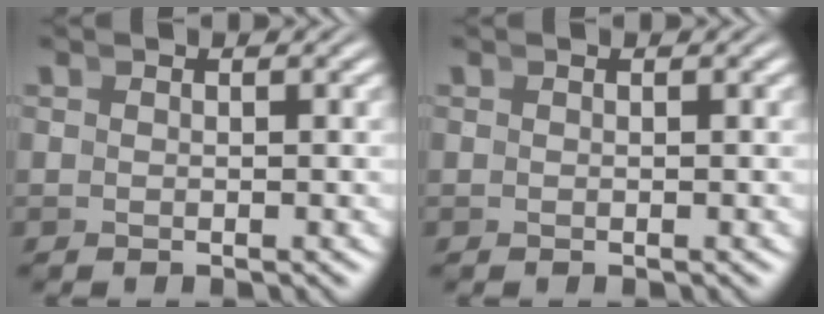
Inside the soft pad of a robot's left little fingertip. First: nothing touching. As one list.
[{"total": 0.0}]